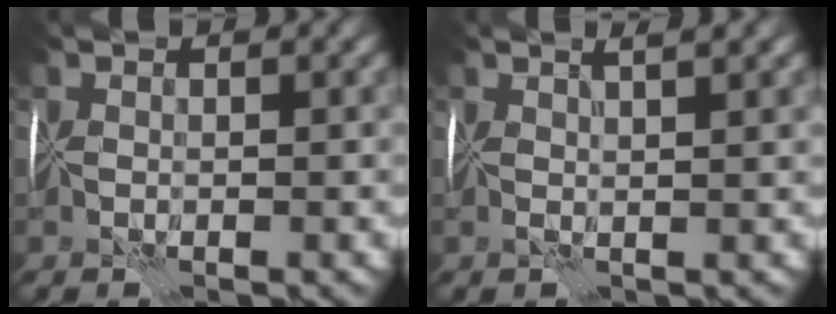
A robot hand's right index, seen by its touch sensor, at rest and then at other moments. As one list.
[{"total": 1.9, "force": [1.0, -0.7, 1.4], "torque": [-0.015, -0.002, 0.017]}]